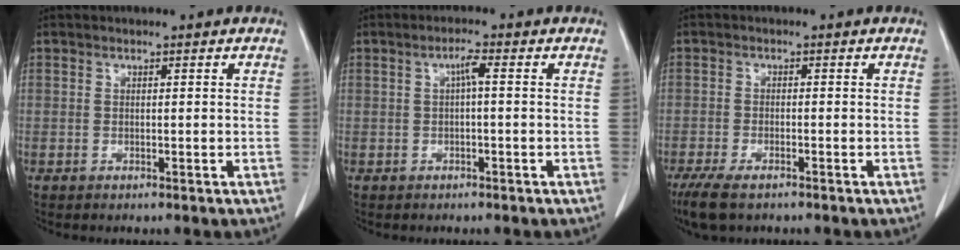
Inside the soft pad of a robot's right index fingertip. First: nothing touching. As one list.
[{"total": 2.1, "force": [0.2, 0.2, 2.0], "torque": [-0.037, 0.004, 0.004]}, {"total": 5.7, "force": [-4.2, 1.7, 3.5], "torque": [-0.068, -0.012, -0.069]}]